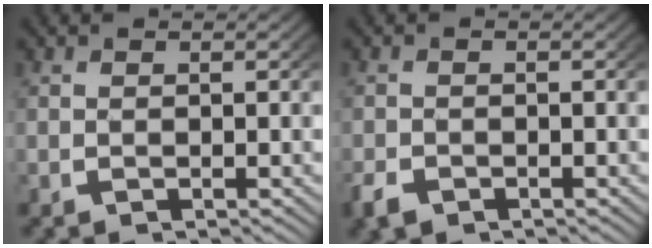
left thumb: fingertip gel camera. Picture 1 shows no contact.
{"total": 1.9, "force": [-1.4, 1.2, 0.6], "torque": [-0.020, -0.012, -0.023]}